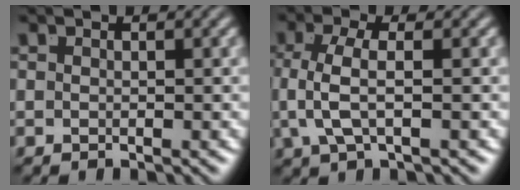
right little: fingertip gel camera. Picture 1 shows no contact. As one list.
[{"total": 3.8, "force": [0.1, 1.5, 3.5], "torque": [-0.086, -0.007, 0.010]}]